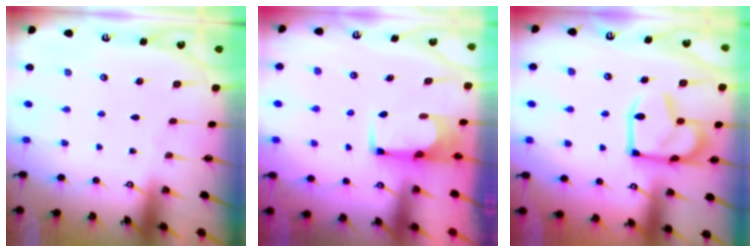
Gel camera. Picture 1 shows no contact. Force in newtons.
{"total": 1.8, "press": 1.7, "slide": 0.3}
{"total": 15.0, "press": 15.0, "slide": 1.2}